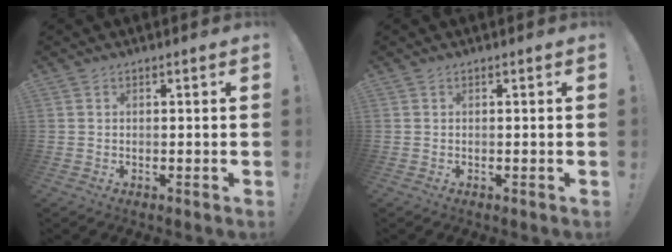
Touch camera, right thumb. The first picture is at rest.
{"total": 0.0}